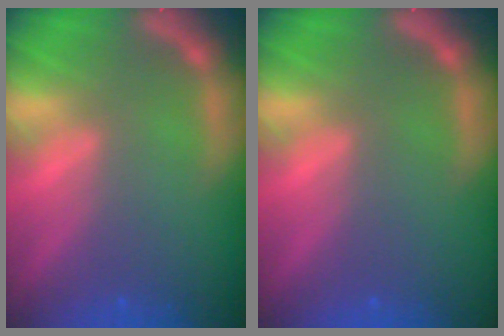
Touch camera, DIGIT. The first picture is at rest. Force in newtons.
{"total": 0.0}